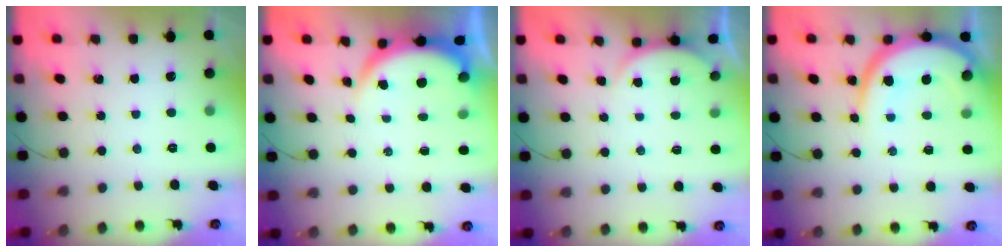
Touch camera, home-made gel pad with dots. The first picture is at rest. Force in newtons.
{"total": 4.5, "press": 4.2, "slide": 1.5}
{"total": 2.2, "press": 2.1, "slide": 0.5}
{"total": 14.0, "press": 13.9, "slide": 1.5}